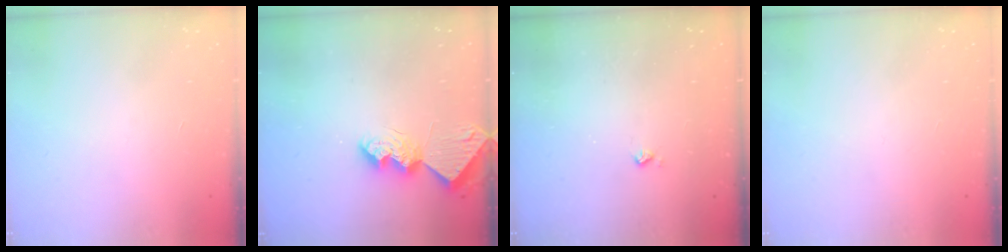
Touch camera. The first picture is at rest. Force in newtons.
{"total": 9.6, "press": 9.6, "slide": 0.7}
{"total": 2.2, "press": 2.2, "slide": 0.4}
{"total": 0.0}